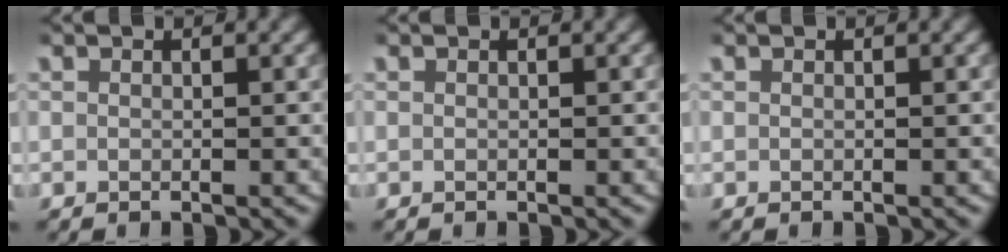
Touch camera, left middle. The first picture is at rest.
{"total": 0.0}
{"total": 0.0}